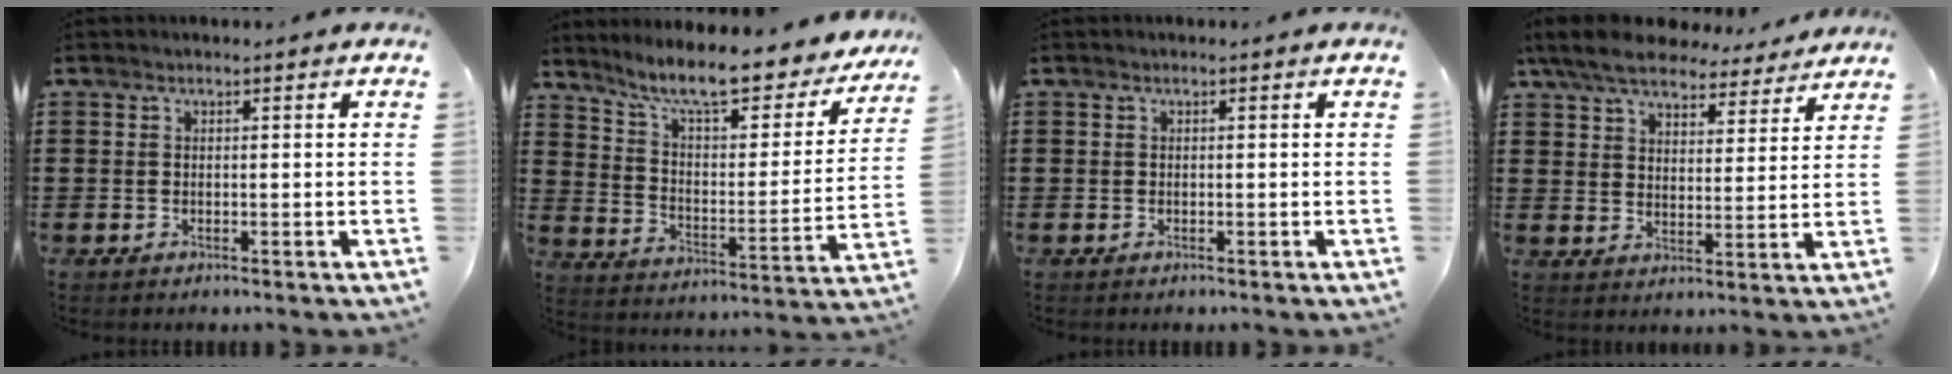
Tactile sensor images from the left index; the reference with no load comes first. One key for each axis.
{"total": 9.9, "fx": 8.3, "fy": 1.1, "fz": 5.2, "tx": -0.115, "ty": -0.058, "tz": 0.138}
{"total": 0.0}
{"total": 7.8, "fx": 7.1, "fy": 1.9, "fz": 2.6, "tx": -0.082, "ty": -0.028, "tz": 0.127}